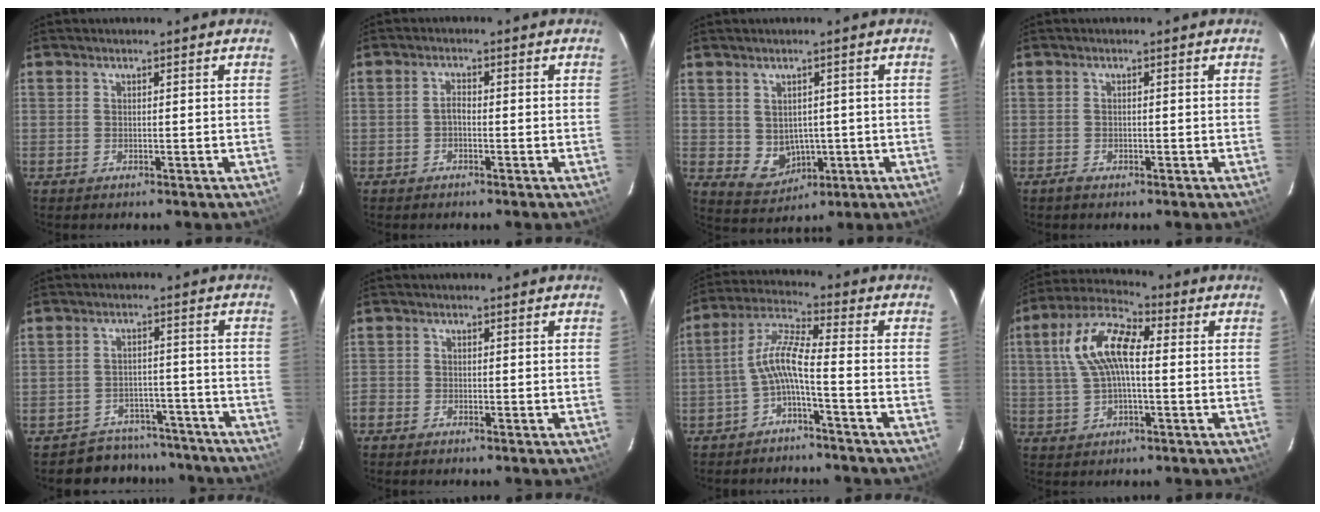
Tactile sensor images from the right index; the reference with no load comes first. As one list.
[{"total": 1.7, "force": [-0.7, 0.8, 1.3], "torque": [-0.025, 0.008, -0.013]}, {"total": 8.2, "force": [0.3, 7.3, 3.7], "torque": [-0.075, -0.001, 0.034]}, {"total": 1.7, "force": [-1.2, 0.8, 0.9], "torque": [-0.018, -0.001, -0.021]}, {"total": 9.9, "force": [-8.4, 5.3, 0.7], "torque": [-0.020, 0.036, -0.104]}, {"total": 3.2, "force": [-2.1, 2.2, 1.1], "torque": [-0.025, -0.005, -0.039]}, {"total": 7.5, "force": [-3.2, 0.6, 6.8], "torque": [-0.160, 0.017, -0.059]}, {"total": 12.5, "force": [1.4, 5.7, 11.1], "torque": [-0.227, 0.028, 0.021]}]